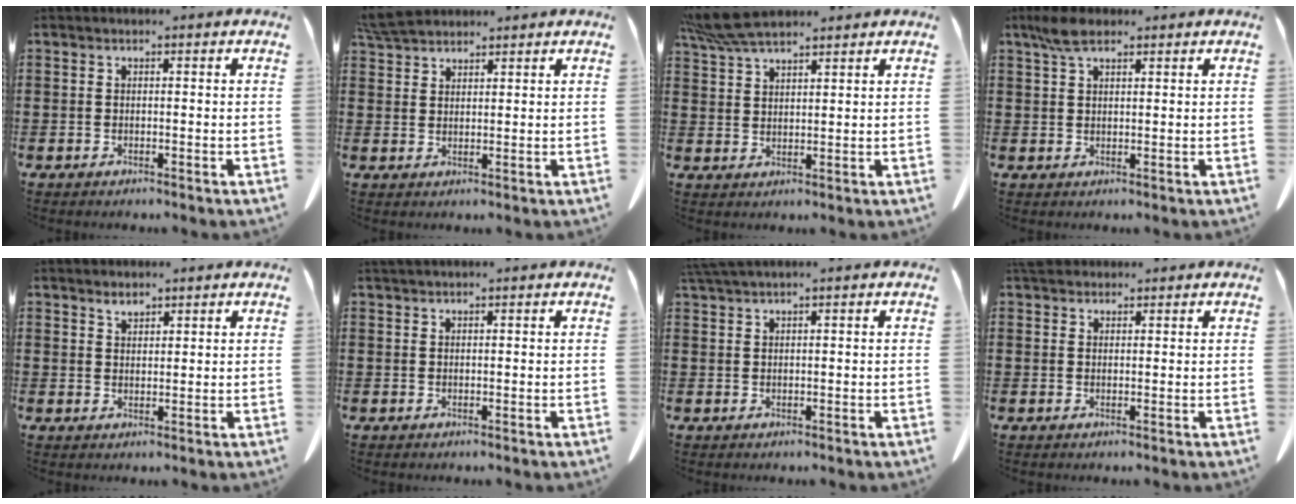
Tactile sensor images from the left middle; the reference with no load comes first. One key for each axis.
{"total": 4.5, "fx": 4.2, "fy": 0.9, "fz": 1.5, "tx": -0.042, "ty": -0.005, "tz": 0.083}
{"total": 6.4, "fx": 5.4, "fy": 1.4, "fz": 3.2, "tx": -0.078, "ty": -0.008, "tz": 0.105}
{"total": 4.1, "fx": 2.6, "fy": 1.6, "fz": 2.8, "tx": -0.062, "ty": 0.003, "tz": 0.049}
{"total": 1.9, "fx": 1.7, "fy": 0.5, "fz": 0.6, "tx": -0.006, "ty": -0.005, "tz": 0.032}
{"total": 0.8, "fx": 0.8, "fy": 0.0, "fz": 0.2, "tx": -0.008, "ty": -0.003, "tz": 0.016}
{"total": 1.7, "fx": 1.5, "fy": -0.3, "fz": 0.7, "tx": -0.018, "ty": -0.005, "tz": 0.030}
{"total": 2.9, "fx": 2.5, "fy": 1.1, "fz": 1.0, "tx": -0.028, "ty": 0.001, "tz": 0.051}